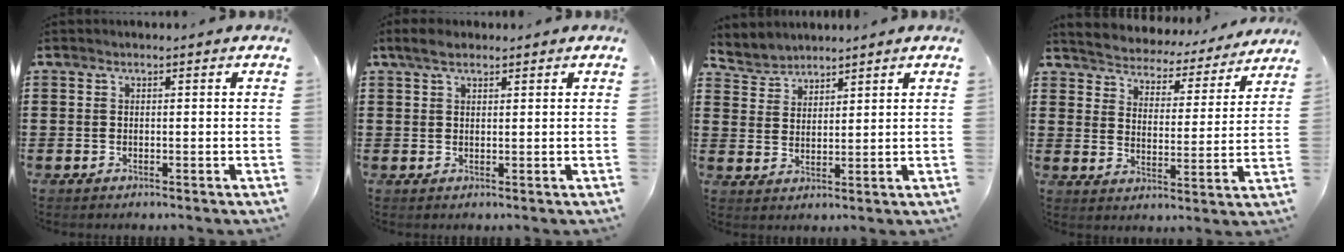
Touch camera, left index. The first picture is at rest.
{"total": 3.0, "force": [1.9, 1.4, 1.8], "torque": [-0.041, 0.008, 0.036]}
{"total": 3.5, "force": [3.3, 1.1, -0.5], "torque": [-0.004, -0.008, 0.061]}
{"total": 3.7, "force": [3.6, 0.0, -0.5], "torque": [-0.016, -0.039, 0.055]}